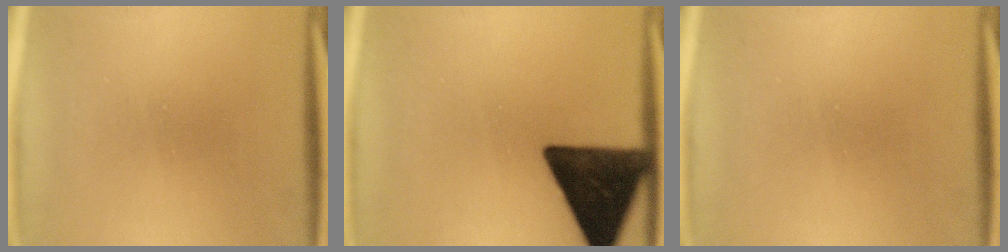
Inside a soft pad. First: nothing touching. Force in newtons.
{"total": 16.9}
{"total": 0.0}